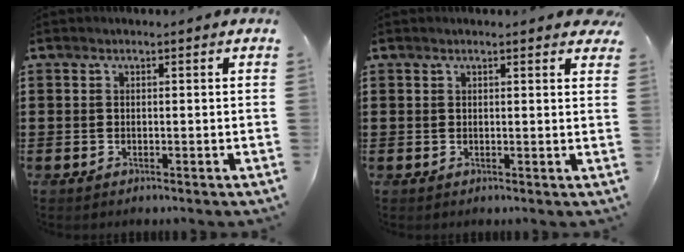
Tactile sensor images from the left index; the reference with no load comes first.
{"total": 1.5, "force": [1.2, 0.0, 0.8], "torque": [-0.019, 0.001, 0.023]}